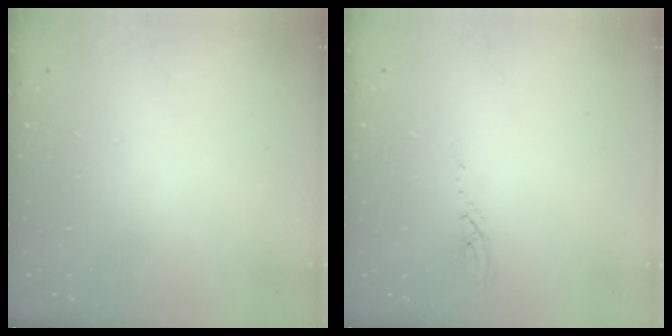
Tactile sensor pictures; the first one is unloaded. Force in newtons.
{"total": 3.0, "press": 3.0, "slide": 0.1}